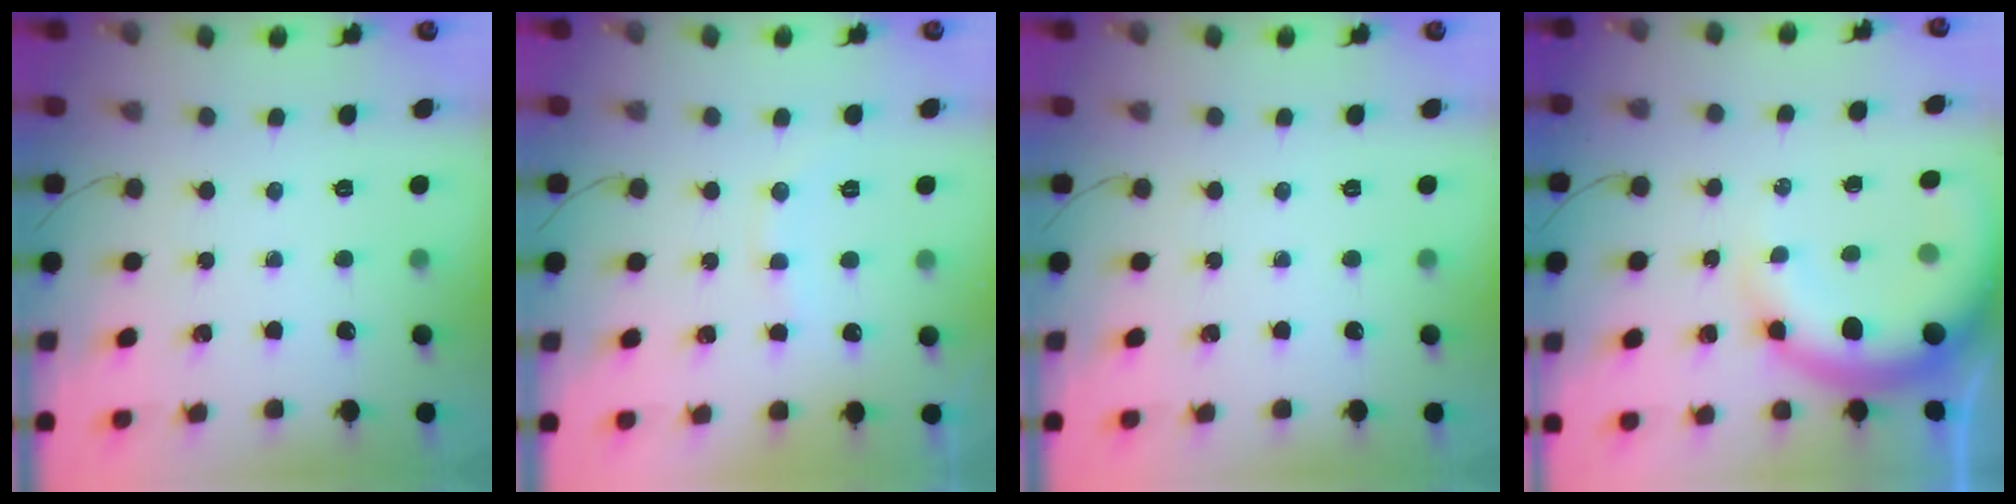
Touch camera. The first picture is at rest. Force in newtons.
{"total": 7.5, "press": 7.4, "slide": 0.7}
{"total": 0.0}
{"total": 12.7, "press": 12.4, "slide": 2.7}